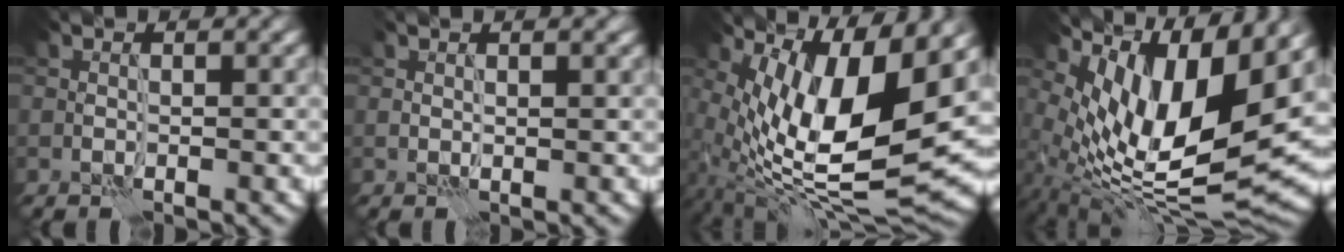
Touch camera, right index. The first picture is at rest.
{"total": 1.2, "force": [0.7, 0.4, 0.9], "torque": [-0.014, 0.002, 0.013]}
{"total": 13.5, "force": [3.0, 4.8, 12.3], "torque": [-0.230, -0.003, 0.059]}
{"total": 13.3, "force": [3.7, 5.8, 11.4], "torque": [-0.212, 0.000, 0.071]}